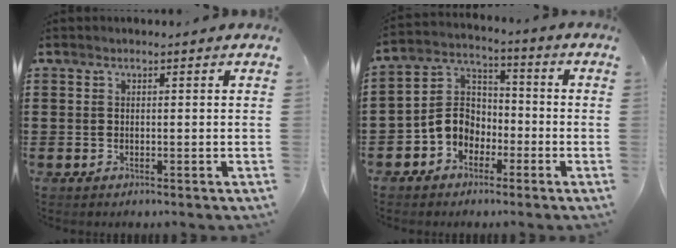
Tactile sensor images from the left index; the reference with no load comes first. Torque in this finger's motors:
{"motor_torque": [0.97, 0.06, 0.31, 0.07]}